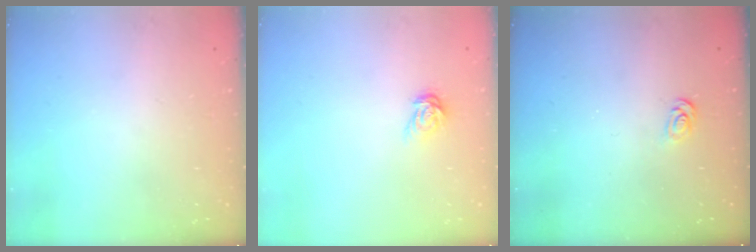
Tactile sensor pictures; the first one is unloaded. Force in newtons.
{"total": 5.6, "press": 5.6, "slide": 0.7}
{"total": 2.5, "press": 2.5, "slide": 0.3}